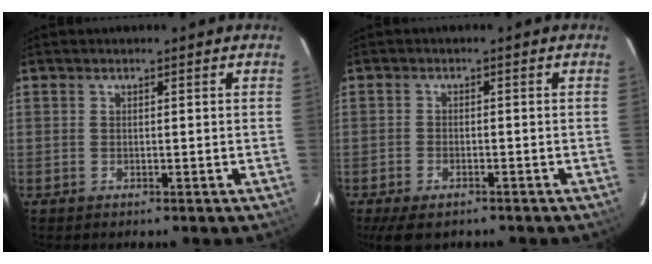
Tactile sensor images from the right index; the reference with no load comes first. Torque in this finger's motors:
{"motor_torque": [0.39, -0.36, 0.14, 0.01]}